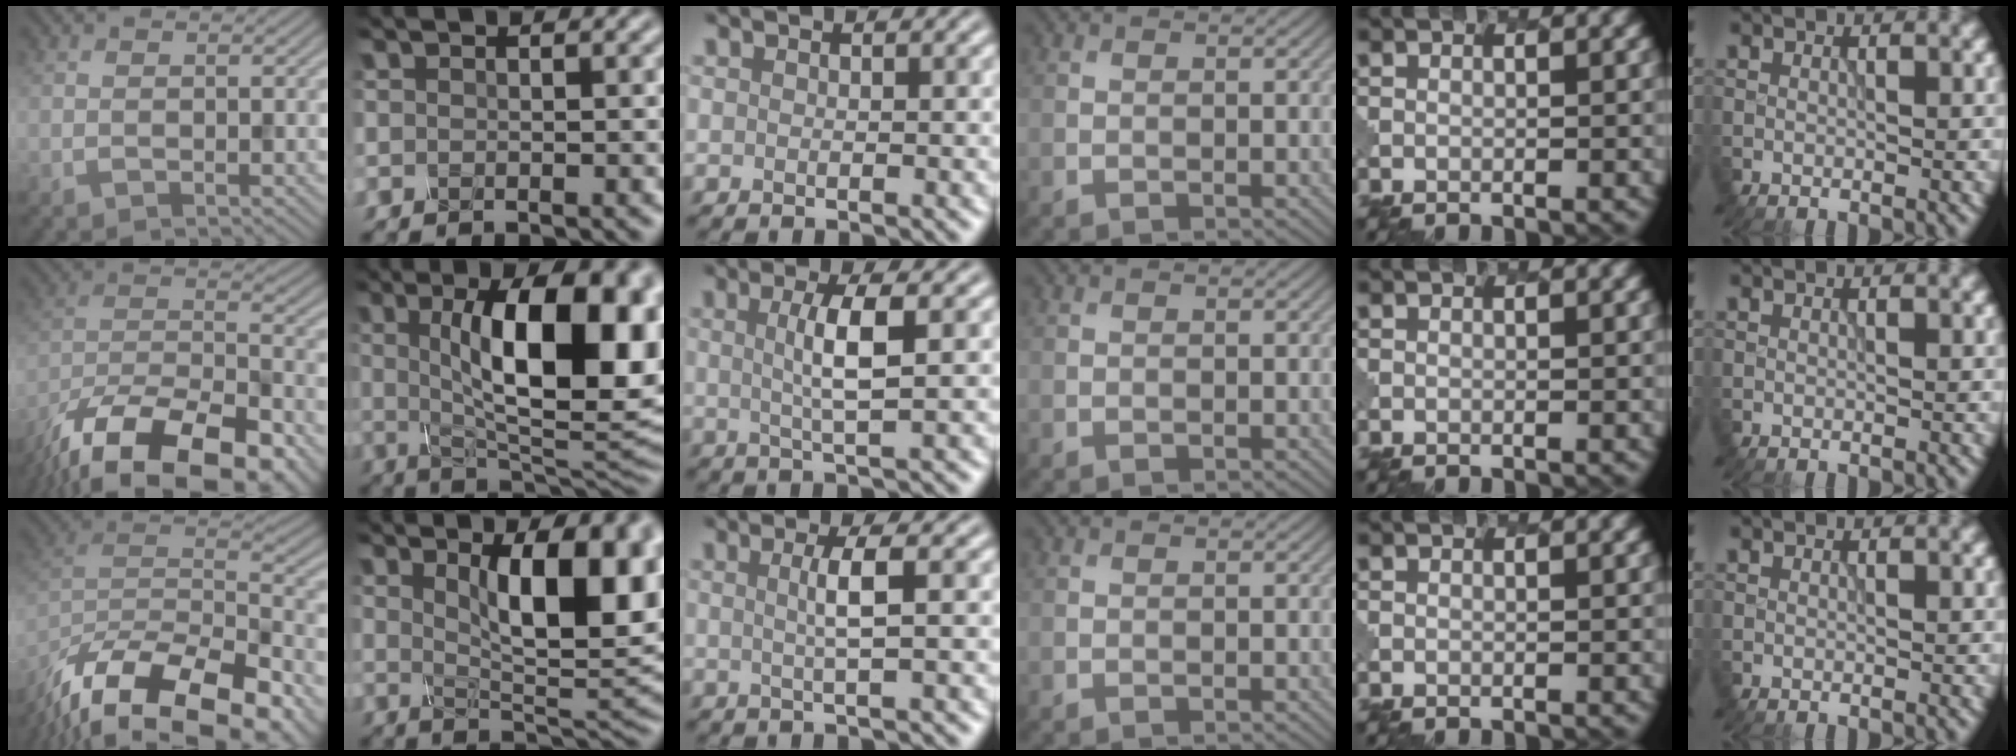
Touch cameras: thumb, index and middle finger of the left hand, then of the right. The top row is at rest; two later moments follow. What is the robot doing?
{"motion": "shake", "object": "salt shaker"}